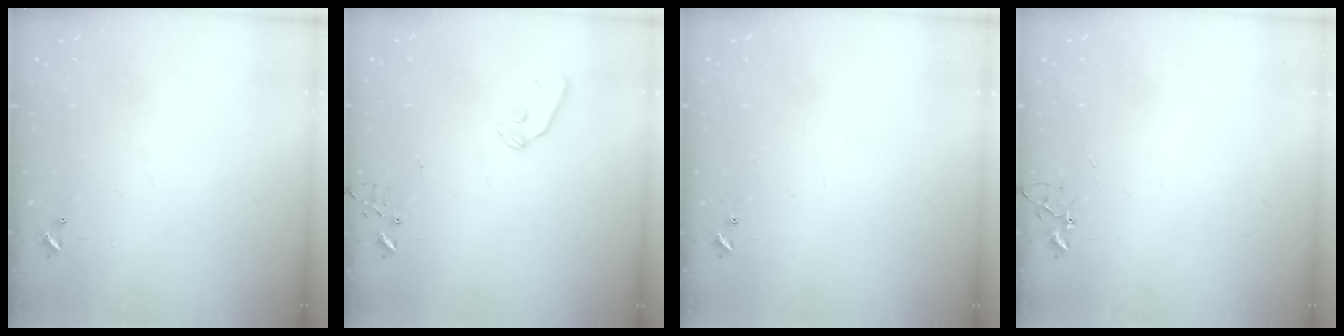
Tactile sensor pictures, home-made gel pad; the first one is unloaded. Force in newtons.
{"total": 8.7, "press": 8.7, "slide": 0.9}
{"total": 4.5, "press": 4.4, "slide": 0.4}
{"total": 4.2, "press": 4.2, "slide": 0.7}